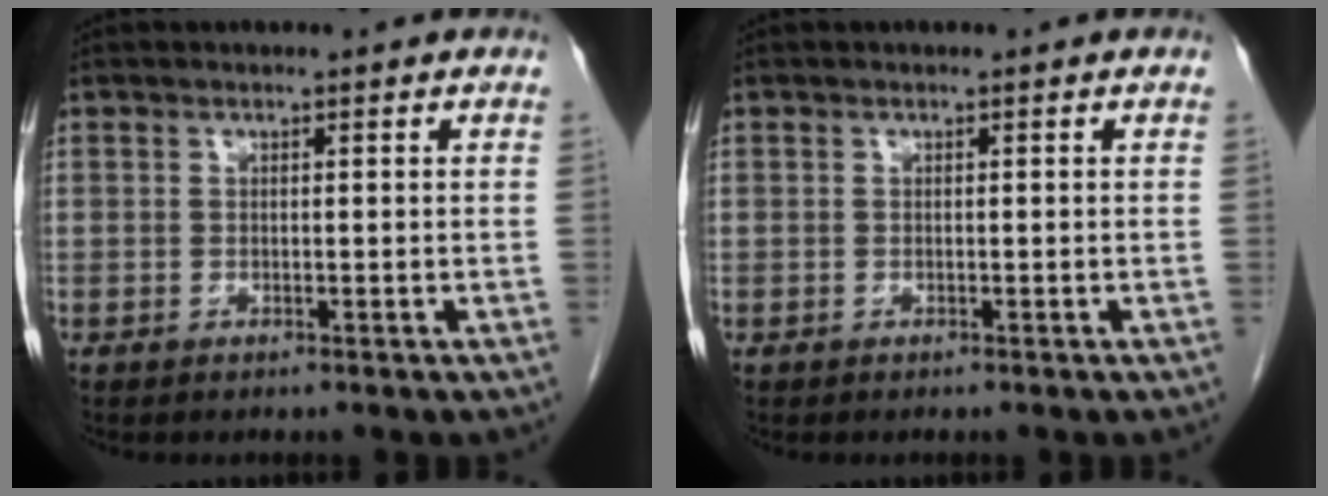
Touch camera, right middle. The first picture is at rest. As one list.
[{"total": 0.0}]